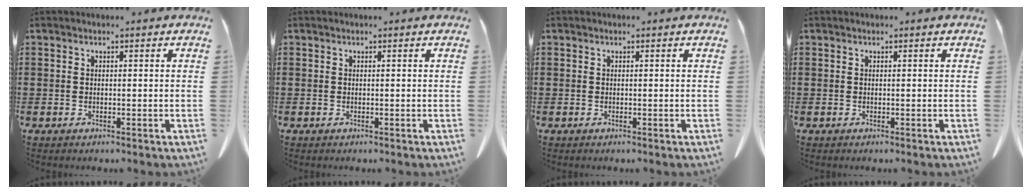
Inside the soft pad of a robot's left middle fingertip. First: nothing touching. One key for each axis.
{"total": 0.0}
{"total": 0.0}
{"total": 0.0}